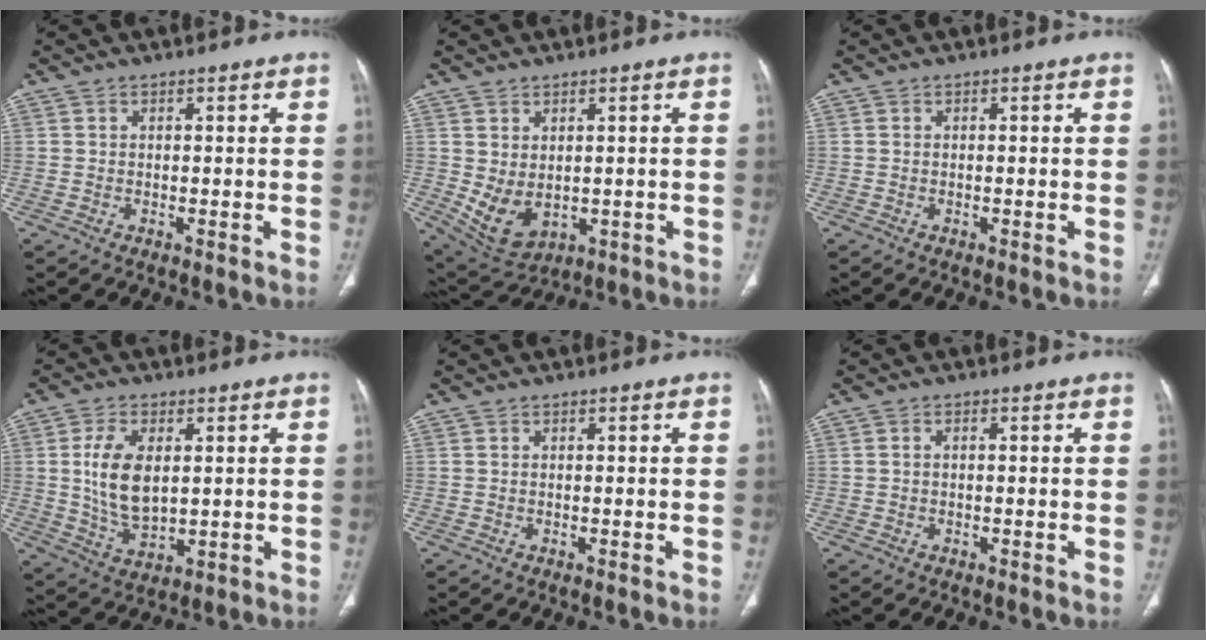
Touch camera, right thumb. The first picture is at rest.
{"total": 7.6, "force": [-0.3, 5.1, 5.6], "torque": [-0.093, -0.007, 0.024]}
{"total": 0.0}
{"total": 10.4, "force": [1.5, 5.6, 8.6], "torque": [-0.164, -0.017, 0.038]}
{"total": 0.0}
{"total": 0.6, "force": [-0.1, 0.3, 0.5], "torque": [-0.010, 0.000, -0.003]}